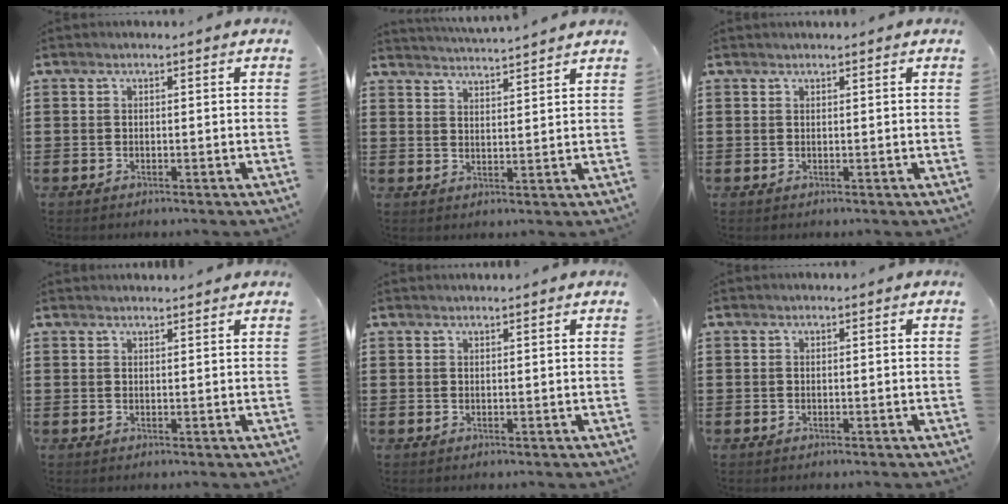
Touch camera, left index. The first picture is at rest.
{"total": 3.4, "force": [3.3, -0.9, 0.0], "torque": [-0.012, -0.019, 0.058]}
{"total": 0.6, "force": [0.5, -0.1, 0.2], "torque": [-0.005, -0.001, 0.011]}
{"total": 1.2, "force": [1.2, 0.0, 0.2], "torque": [-0.006, -0.001, 0.024]}
{"total": 0.7, "force": [0.7, -0.1, 0.2], "torque": [-0.004, -0.002, 0.014]}
{"total": 0.0}